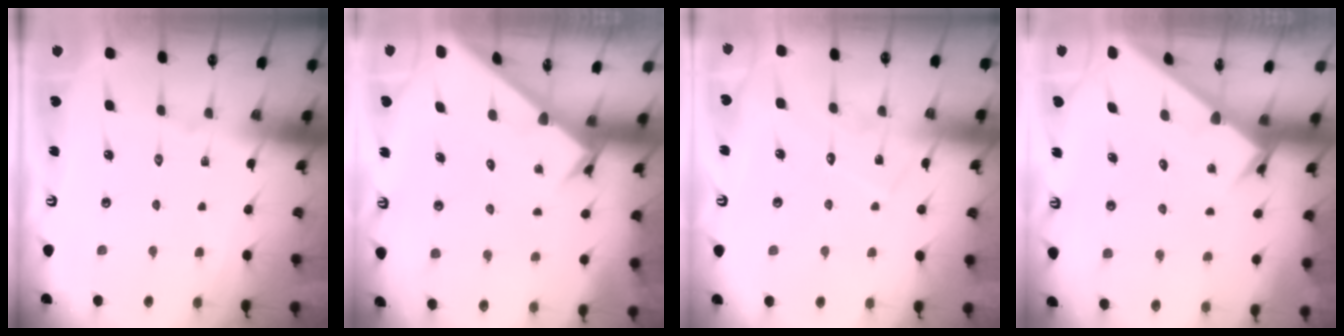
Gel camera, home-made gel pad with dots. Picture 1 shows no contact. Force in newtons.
{"total": 2.4, "press": 2.4, "slide": 0.2}
{"total": 7.7, "press": 7.7, "slide": 0.4}
{"total": 2.7, "press": 2.7, "slide": 0.1}